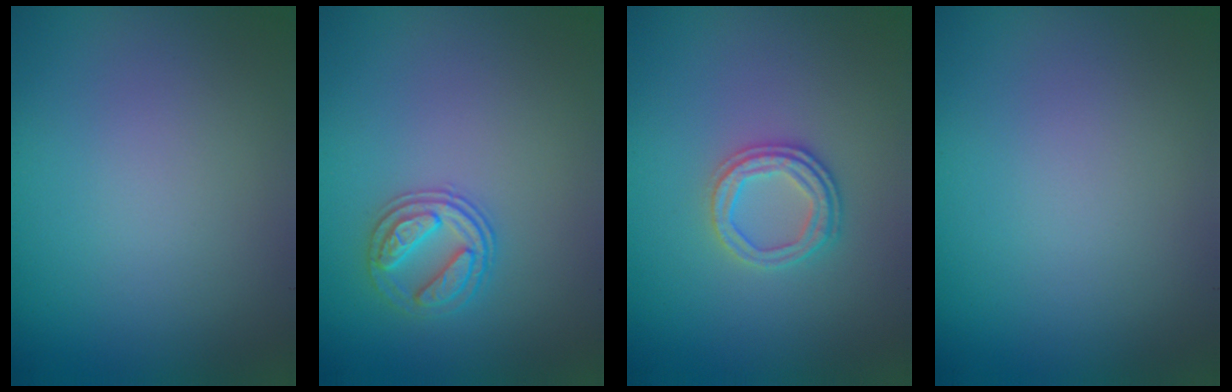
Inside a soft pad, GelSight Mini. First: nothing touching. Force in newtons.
{"total": 2.6, "press": 2.5, "slide": 0.7}
{"total": 2.5, "press": 2.4, "slide": 0.8}
{"total": 0.0}